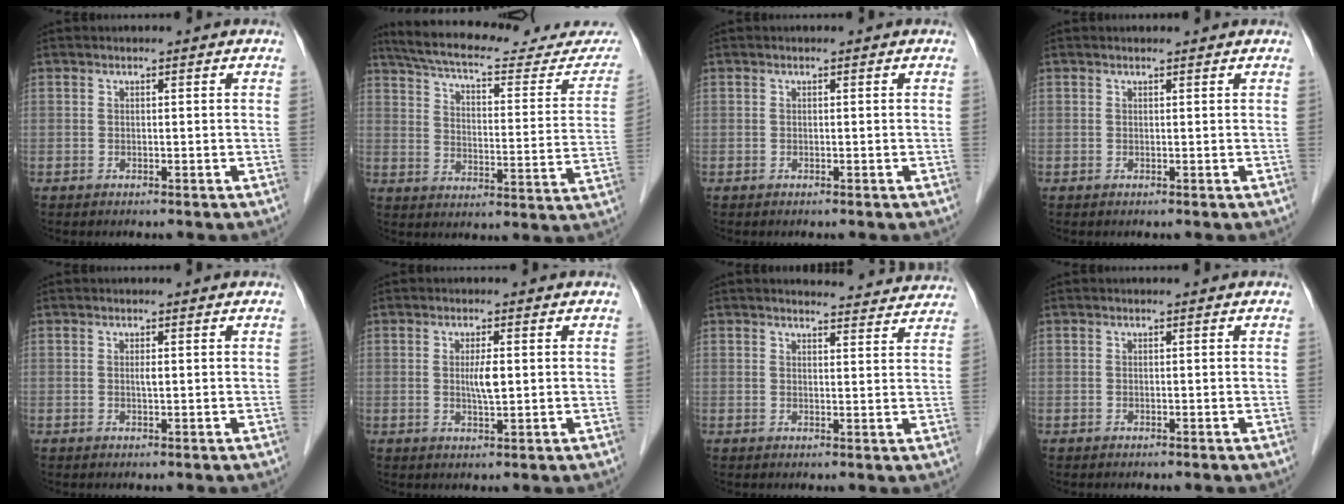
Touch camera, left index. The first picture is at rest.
{"total": 25.7, "force": [22.8, 5.6, 10.3], "torque": [-0.161, -0.030, 0.288]}
{"total": 0.0}
{"total": 1.6, "force": [1.5, 0.2, 0.4], "torque": [-0.010, 0.014, 0.020]}
{"total": 0.7, "force": [0.2, 0.0, 0.7], "torque": [-0.016, -0.001, 0.003]}
{"total": 2.8, "force": [0.3, 0.4, 2.8], "torque": [-0.052, -0.003, 0.006]}
{"total": 7.8, "force": [7.5, 1.0, 1.8], "torque": [-0.015, 0.011, 0.069]}
{"total": 0.0}